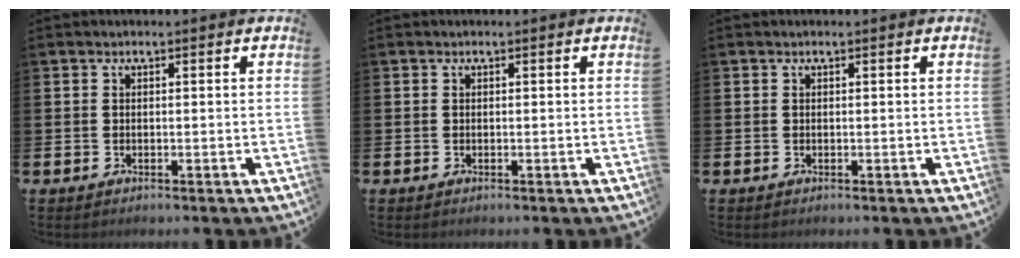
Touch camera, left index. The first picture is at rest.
{"total": 0.0}
{"total": 0.0}